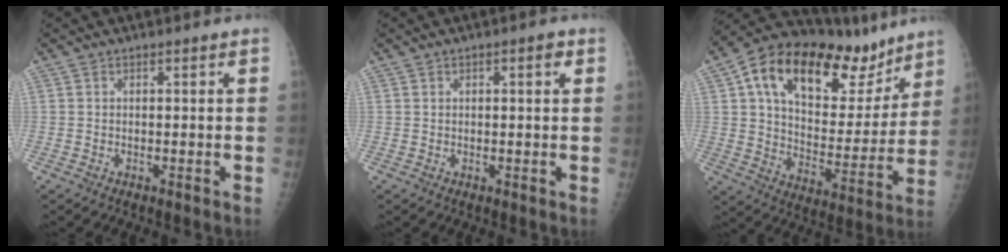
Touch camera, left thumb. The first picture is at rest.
{"total": 1.9, "force": [0.8, 0.8, 1.5], "torque": [-0.016, 0.001, 0.009]}
{"total": 27.3, "force": [15.7, 13.6, 17.7], "torque": [-0.234, -0.018, 0.253]}